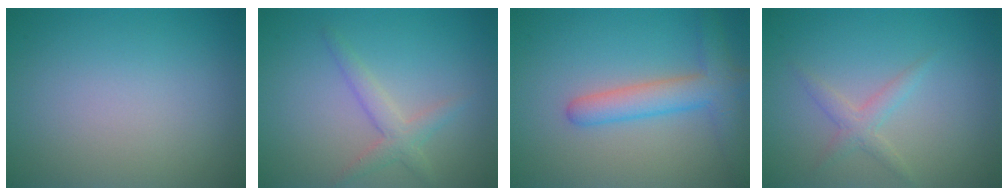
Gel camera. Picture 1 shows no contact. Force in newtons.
{"total": 2.3, "press": 2.3, "slide": 0.1}
{"total": 4.4, "press": 4.4, "slide": 0.2}
{"total": 1.7, "press": 1.7, "slide": 0.1}